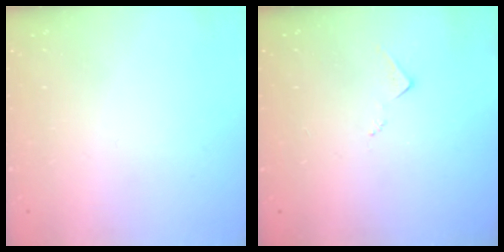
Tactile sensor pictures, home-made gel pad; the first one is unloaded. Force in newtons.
{"total": 7.1, "press": 7.1, "slide": 0.8}